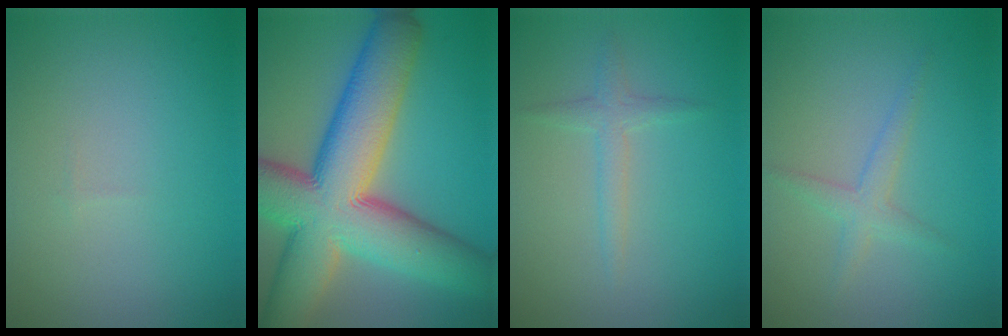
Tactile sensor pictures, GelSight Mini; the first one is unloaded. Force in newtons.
{"total": 15.2, "press": 15.2, "slide": 0.9}
{"total": 1.7, "press": 1.7, "slide": 0.0}
{"total": 1.8, "press": 1.8, "slide": 0.0}